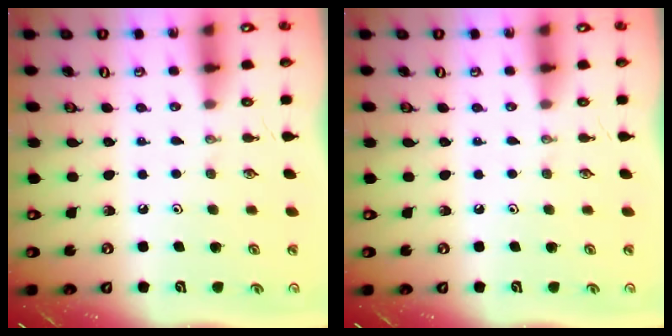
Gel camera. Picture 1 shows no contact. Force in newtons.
{"total": 0.0}